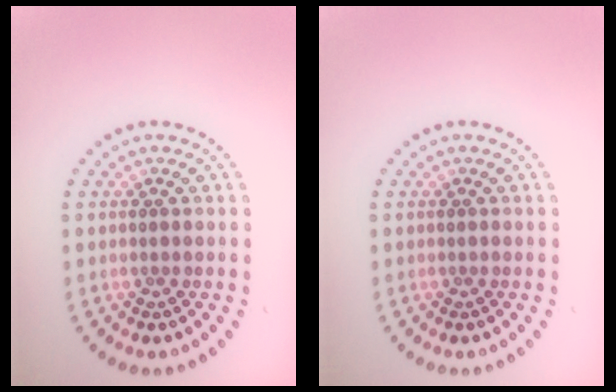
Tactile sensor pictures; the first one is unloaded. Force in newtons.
{"total": 0.0}